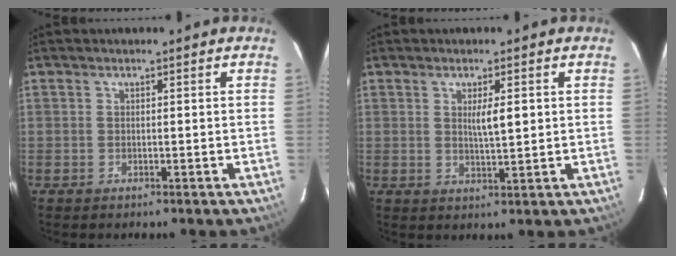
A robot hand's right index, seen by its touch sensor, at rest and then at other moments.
{"total": 3.4, "force": [0.8, 0.5, 3.2], "torque": [-0.055, -0.003, 0.014]}